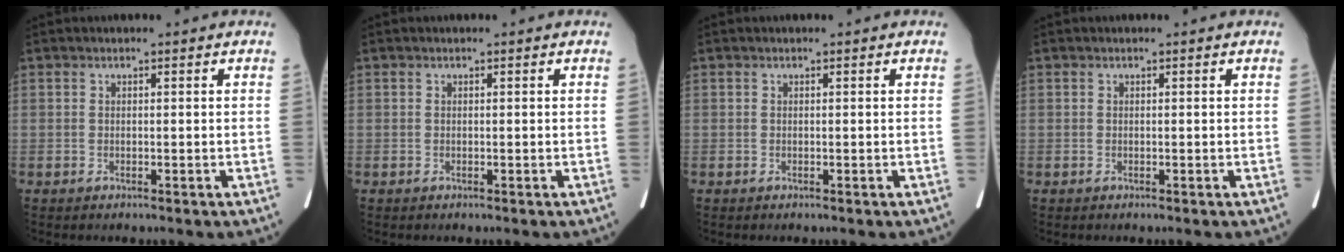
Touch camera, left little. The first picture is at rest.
{"total": 0.0}
{"total": 0.0}
{"total": 0.0}